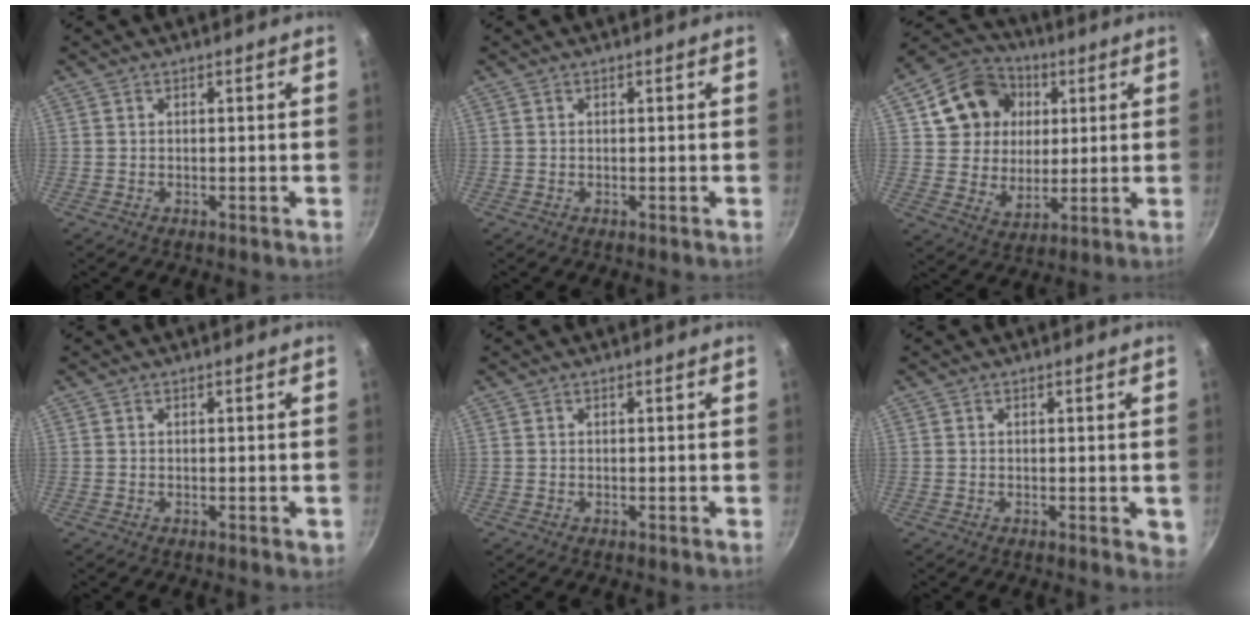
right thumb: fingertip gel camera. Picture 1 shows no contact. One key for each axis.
{"total": 0.0}
{"total": 15.1, "fx": 4.4, "fy": 12.7, "fz": 7.0, "tx": -0.094, "ty": 0.006, "tz": 0.074}
{"total": 0.9, "fx": -0.1, "fy": 0.6, "fz": 0.7, "tx": -0.005, "ty": 0.001, "tz": 0.000}
{"total": 0.0}
{"total": 2.2, "fx": 0.1, "fy": 1.3, "fz": 1.8, "tx": -0.016, "ty": -0.002, "tz": 0.001}